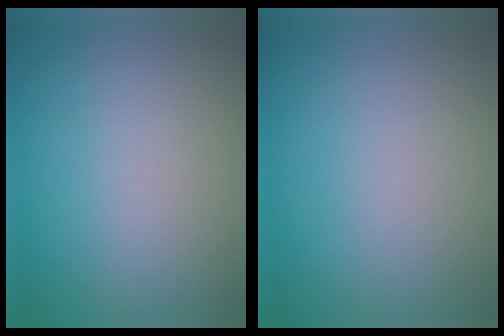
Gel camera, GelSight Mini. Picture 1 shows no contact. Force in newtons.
{"total": 0.0}